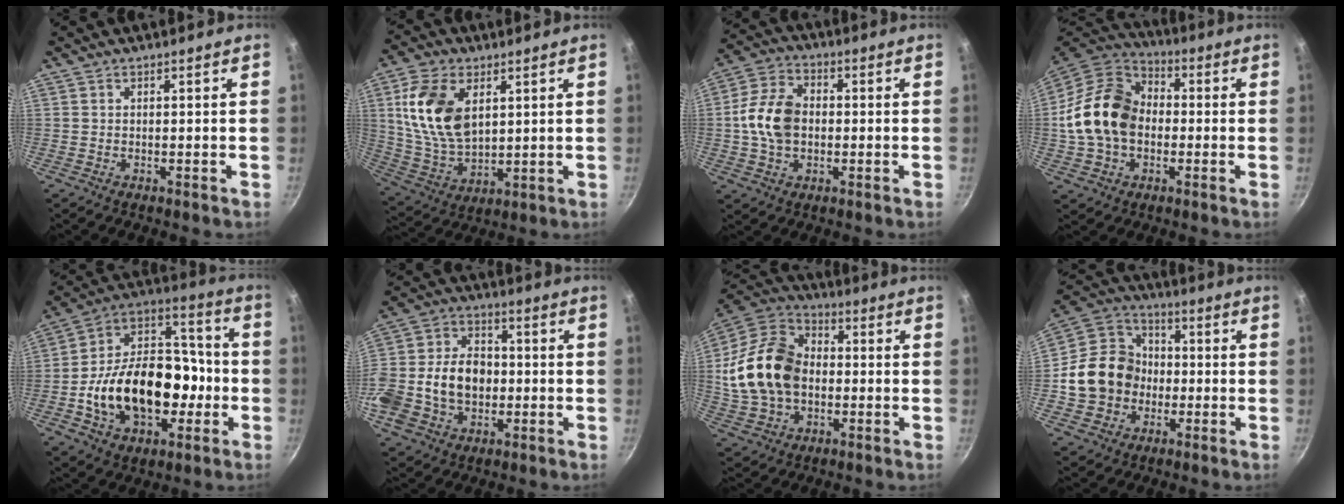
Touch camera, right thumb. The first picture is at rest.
{"total": 15.5, "force": [4.3, 9.5, 11.5], "torque": [-0.203, -0.018, 0.095]}
{"total": 11.2, "force": [-0.3, 8.0, 7.8], "torque": [-0.136, 0.022, -0.016]}
{"total": 18.0, "force": [-0.8, 13.3, 12.0], "torque": [-0.199, 0.035, -0.026]}
{"total": 25.3, "force": [-5.5, 16.9, 18.0], "torque": [-0.263, 0.064, -0.086]}
{"total": 19.3, "force": [-2.5, 14.2, 12.9], "torque": [-0.239, 0.034, -0.047]}
{"total": 19.7, "force": [-0.3, 14.1, 13.7], "torque": [-0.245, 0.031, -0.008]}
{"total": 15.7, "force": [-2.1, 13.6, 7.7], "torque": [-0.109, 0.039, -0.045]}